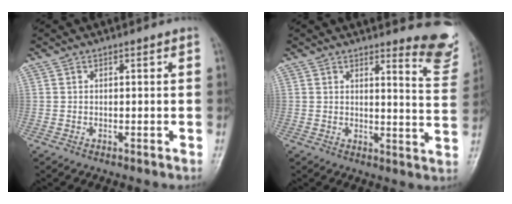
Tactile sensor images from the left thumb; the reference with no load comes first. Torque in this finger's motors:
{"motor_torque": [0.10, -0.08, -0.37, -0.44, 0.05]}